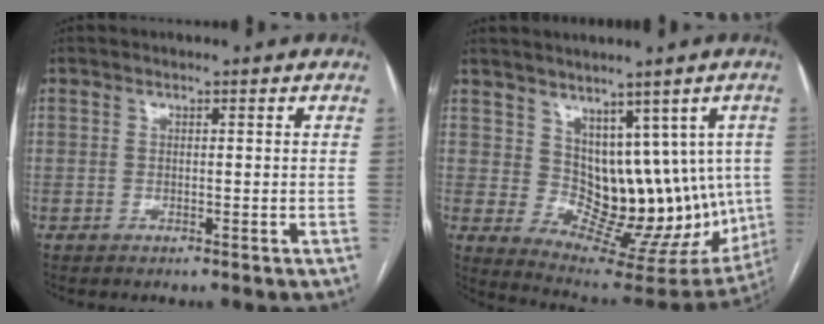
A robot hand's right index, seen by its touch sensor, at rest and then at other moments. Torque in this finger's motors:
{"motor_torque": [0.29, 0.12, 0.20, 0.03]}